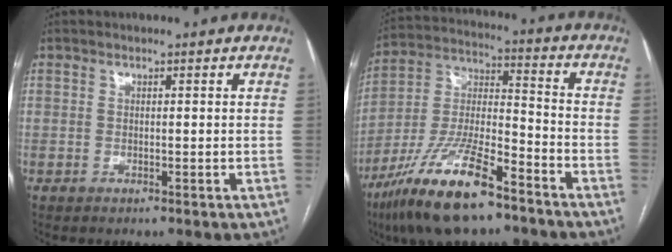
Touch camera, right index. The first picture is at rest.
{"total": 17.9, "force": [-12.0, 3.9, 12.7], "torque": [-0.271, -0.016, -0.219]}